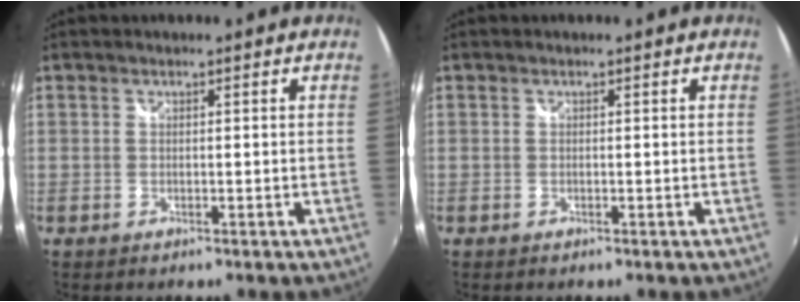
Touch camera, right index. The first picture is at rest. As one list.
[{"total": 0.0}]